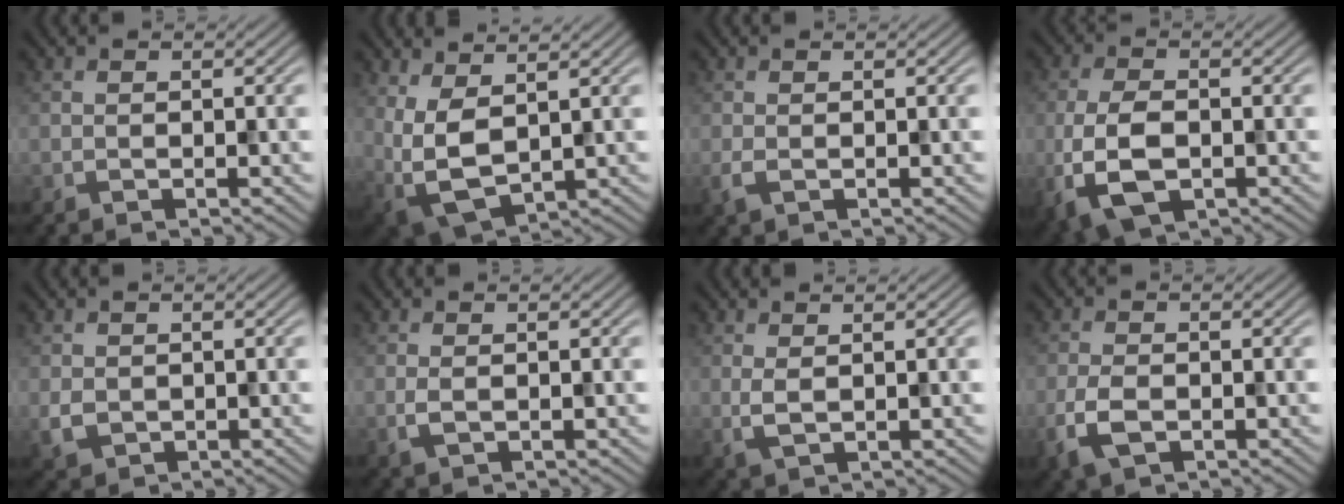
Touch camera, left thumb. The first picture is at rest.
{"total": 8.2, "force": [2.1, 4.4, 6.7], "torque": [-0.181, -0.007, 0.045]}
{"total": 1.3, "force": [-0.2, 0.6, 1.1], "torque": [-0.031, -0.002, -0.006]}
{"total": 7.5, "force": [-2.2, 4.0, 6.0], "torque": [-0.145, -0.013, -0.046]}
{"total": 2.1, "force": [0.1, 1.8, 1.1], "torque": [-0.032, -0.005, 0.004]}
{"total": 1.3, "force": [0.0, 0.6, 1.2], "torque": [-0.029, -0.001, 0.001]}
{"total": 1.9, "force": [0.9, 0.6, 1.6], "torque": [-0.039, -0.002, 0.019]}
{"total": 4.0, "force": [-1.5, 2.2, 3.1], "torque": [-0.075, -0.008, -0.033]}